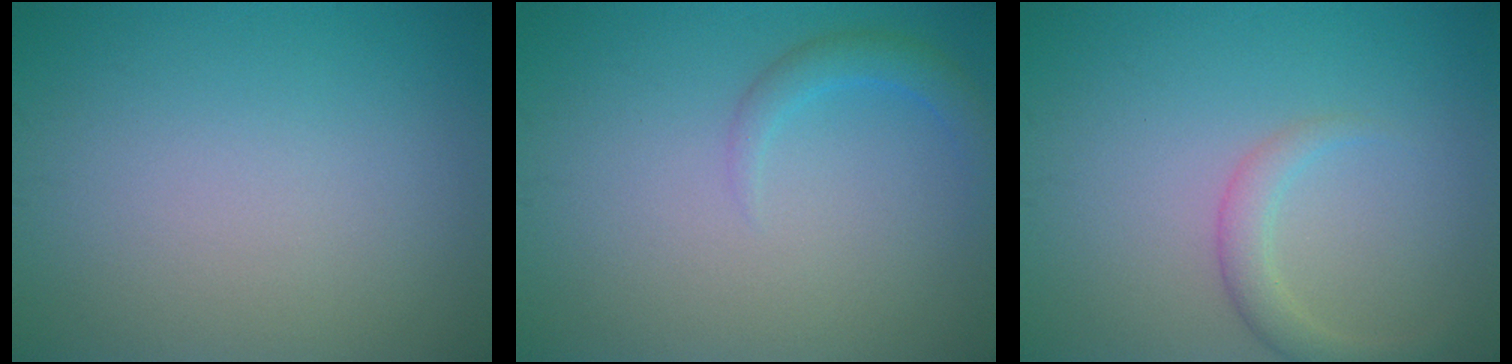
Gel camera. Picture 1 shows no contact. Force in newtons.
{"total": 1.8, "press": 1.8, "slide": 0.2}
{"total": 2.0, "press": 2.0, "slide": 0.0}